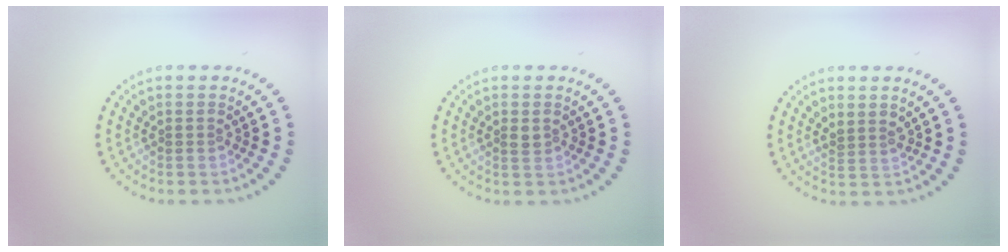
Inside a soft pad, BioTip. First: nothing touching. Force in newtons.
{"total": 0.8, "press": 0.8, "slide": 0.1}
{"total": 1.5, "press": 1.1, "slide": 1.0}